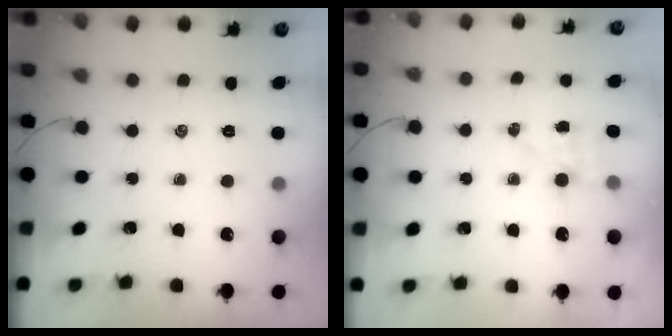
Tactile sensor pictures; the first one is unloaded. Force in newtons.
{"total": 4.2, "press": 4.1, "slide": 0.9}